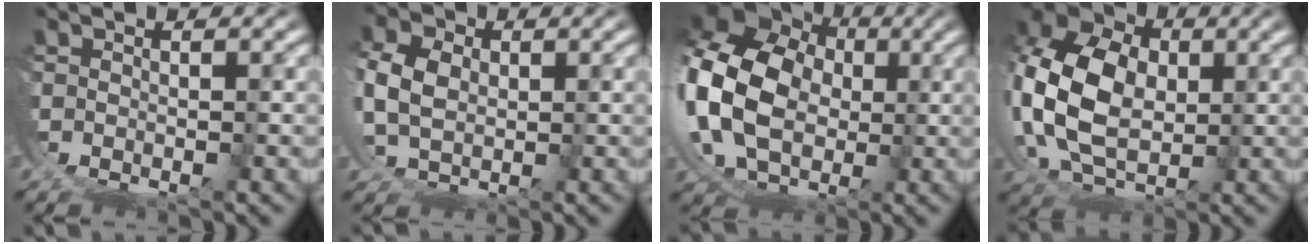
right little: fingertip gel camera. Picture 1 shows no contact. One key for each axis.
{"total": 3.7, "fx": 1.0, "fy": 2.5, "fz": 2.6, "tx": -0.054, "ty": -0.005, "tz": 0.027}
{"total": 13.7, "fx": 1.9, "fy": 10.5, "fz": 8.6, "tx": -0.204, "ty": -0.027, "tz": 0.040}
{"total": 11.0, "fx": 1.0, "fy": 7.7, "fz": 7.8, "tx": -0.189, "ty": -0.025, "tz": 0.034}